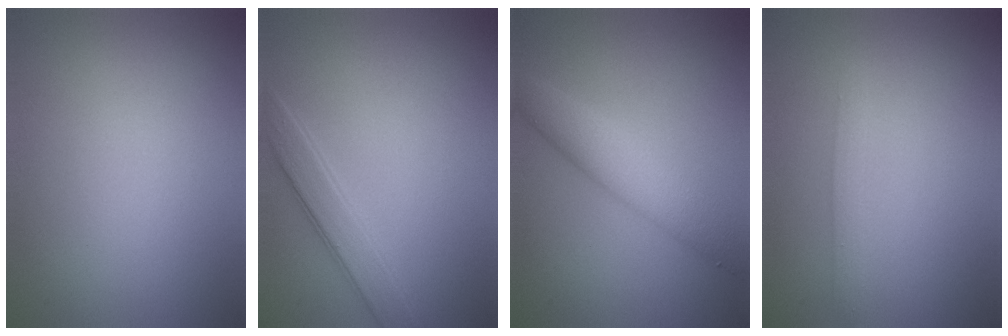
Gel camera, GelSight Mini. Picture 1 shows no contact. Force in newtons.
{"total": 2.8, "press": 2.8, "slide": 0.1}
{"total": 4.8, "press": 4.8, "slide": 0.1}
{"total": 1.3, "press": 1.3, "slide": 0.0}